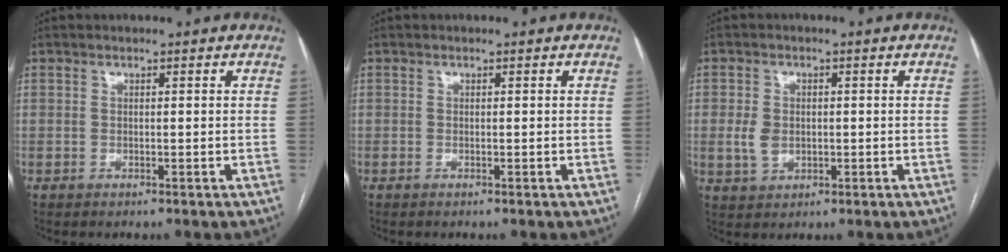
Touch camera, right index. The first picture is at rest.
{"total": 0.0}
{"total": 4.2, "force": [-0.1, 3.1, 2.8], "torque": [-0.058, 0.006, 0.006]}